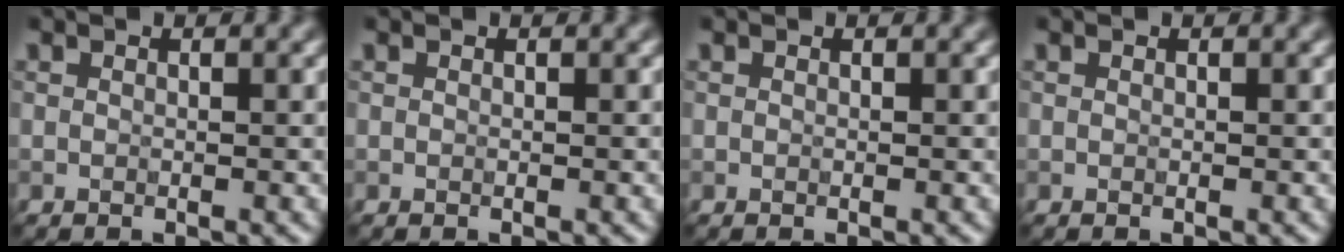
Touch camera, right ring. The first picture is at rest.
{"total": 0.0}
{"total": 0.0}
{"total": 0.0}